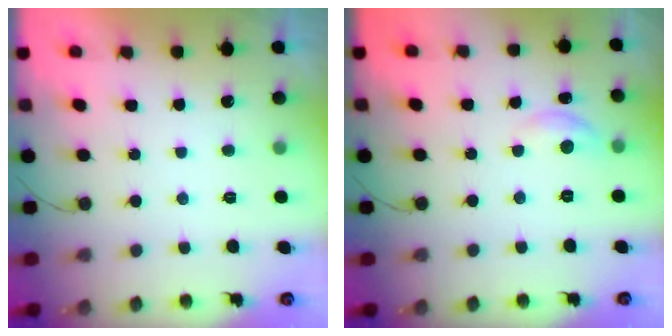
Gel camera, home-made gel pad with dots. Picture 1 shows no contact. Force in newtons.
{"total": 5.4, "press": 5.4, "slide": 0.5}